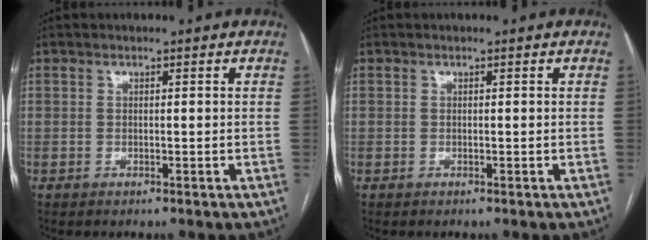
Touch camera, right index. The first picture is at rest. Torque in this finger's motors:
{"motor_torque": [0.00, 0.00, 0.00, 0.00]}